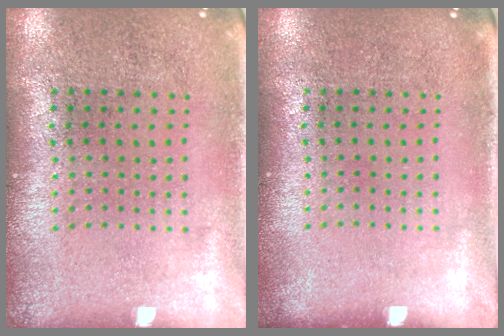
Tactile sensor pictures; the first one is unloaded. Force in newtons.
{"total": 0.0}